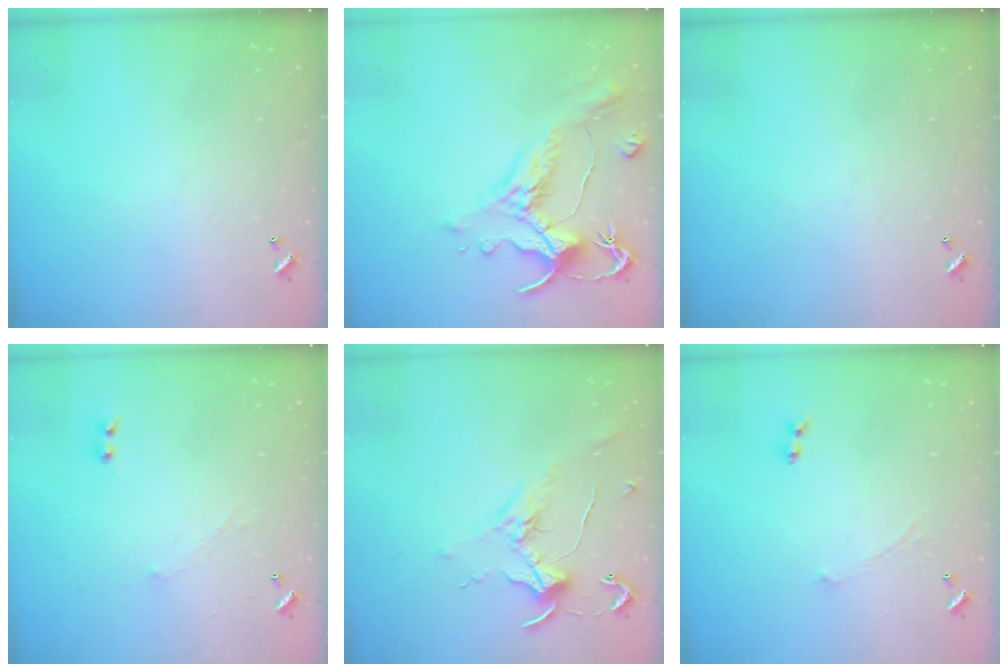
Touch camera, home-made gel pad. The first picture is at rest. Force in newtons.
{"total": 1.6, "press": 0.4, "slide": 1.6}
{"total": 0.0}
{"total": 0.9, "press": 0.3, "slide": 0.8}
{"total": 0.7, "press": 0.3, "slide": 0.7}
{"total": 1.2, "press": 0.7, "slide": 1.0}